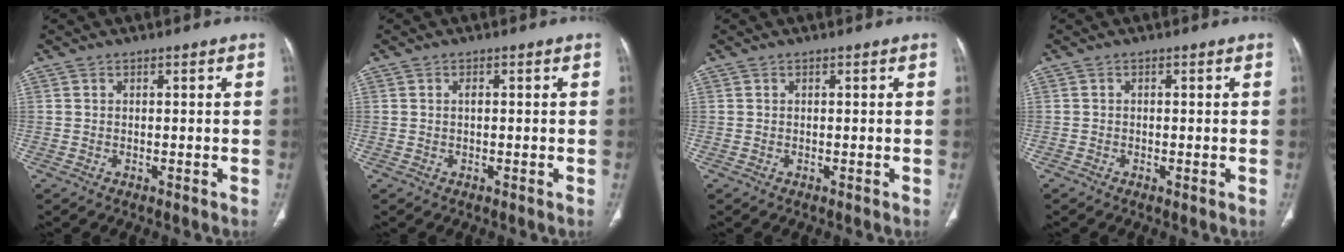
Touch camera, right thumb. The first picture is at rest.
{"total": 0.7, "force": [0.1, 0.3, 0.6], "torque": [-0.012, 0.001, -0.001]}
{"total": 0.0}
{"total": 0.5, "force": [-0.3, 0.2, 0.4], "torque": [-0.009, -0.002, -0.007]}